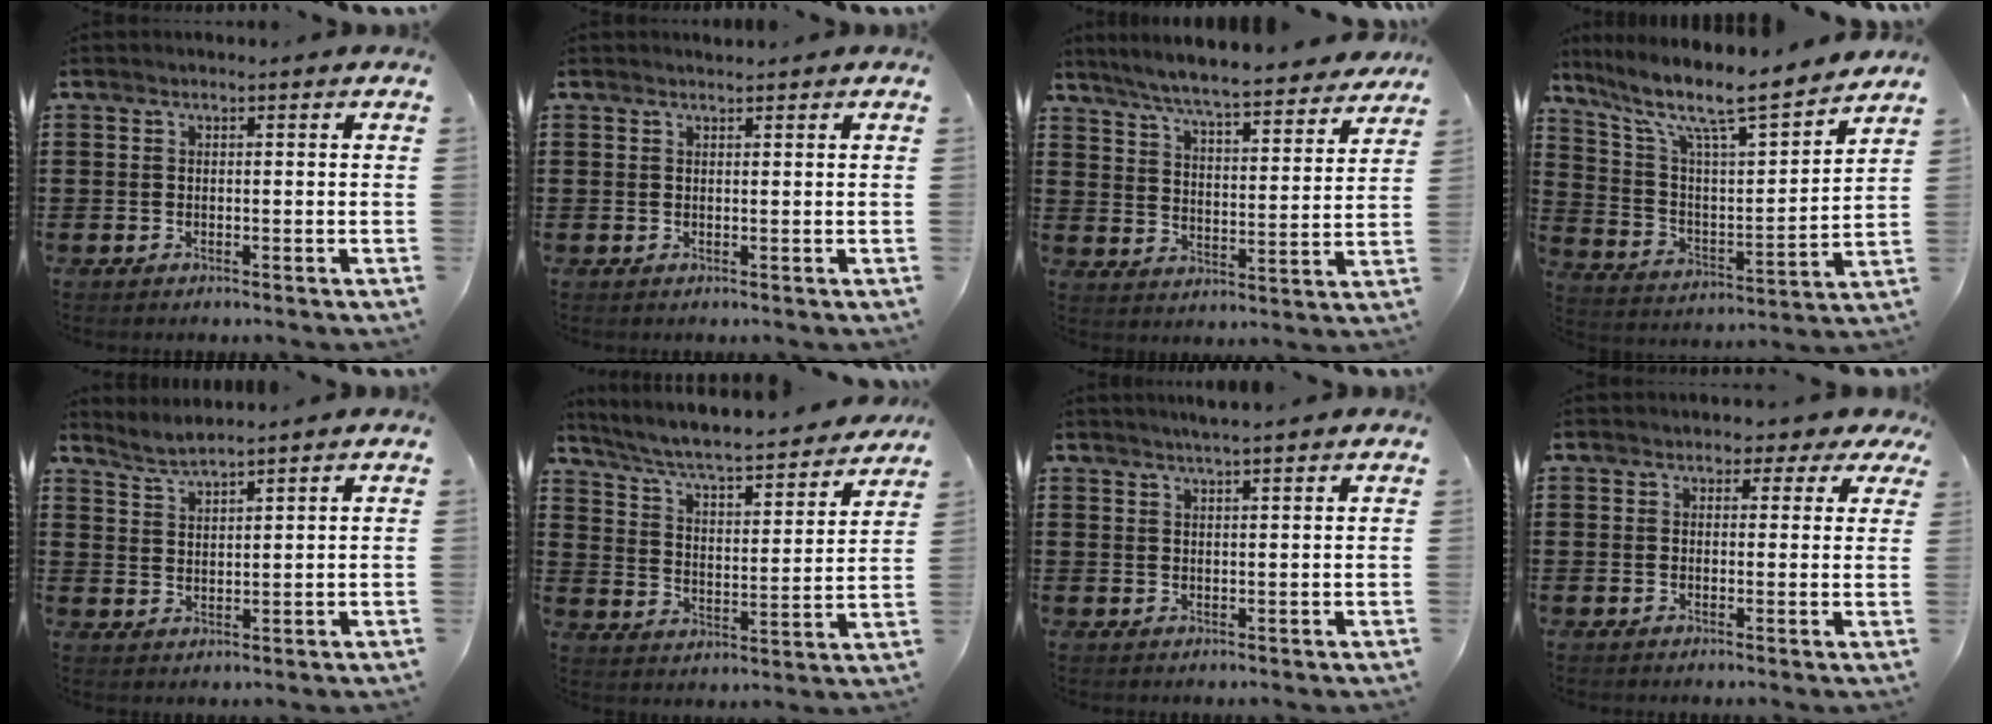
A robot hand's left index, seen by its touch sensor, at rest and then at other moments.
{"total": 0.8, "force": [0.7, 0.0, 0.1], "torque": [-0.004, -0.001, 0.015]}
{"total": 6.9, "force": [6.5, -0.3, 2.2], "torque": [-0.071, -0.043, 0.112]}
{"total": 9.7, "force": [7.7, 1.5, 5.7], "torque": [-0.135, -0.054, 0.121]}
{"total": 2.9, "force": [2.8, -0.3, 0.5], "torque": [-0.018, -0.006, 0.053]}
{"total": 5.7, "force": [5.2, 0.4, 2.3], "torque": [-0.070, -0.041, 0.081]}
{"total": 2.4, "force": [2.2, -0.2, 1.0], "torque": [-0.023, 0.000, 0.040]}
{"total": 2.1, "force": [1.2, 1.4, 0.9], "torque": [-0.010, 0.003, 0.017]}